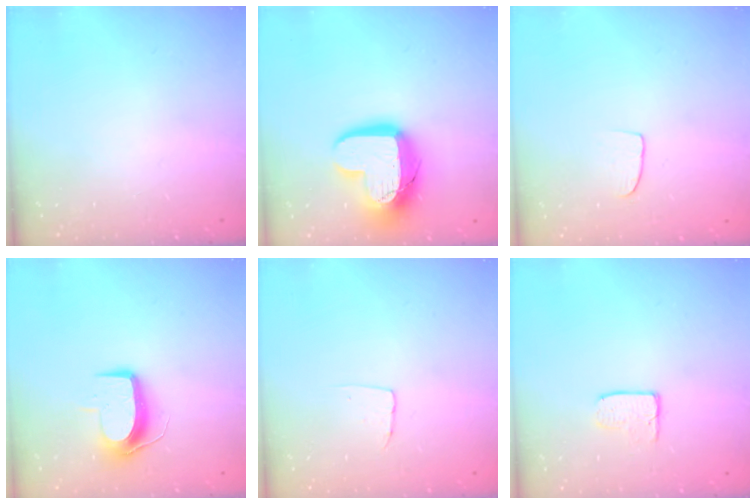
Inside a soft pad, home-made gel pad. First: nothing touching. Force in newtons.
{"total": 16.1, "press": 16.1, "slide": 1.1}
{"total": 5.9, "press": 5.9, "slide": 0.4}
{"total": 9.2, "press": 9.2, "slide": 0.3}
{"total": 3.7, "press": 3.7, "slide": 0.2}
{"total": 5.2, "press": 5.2, "slide": 0.5}